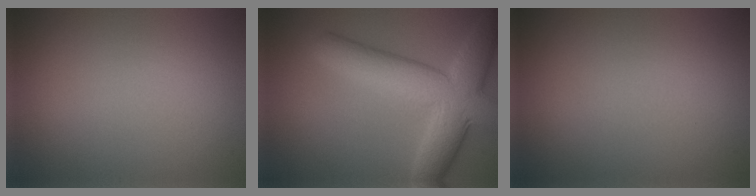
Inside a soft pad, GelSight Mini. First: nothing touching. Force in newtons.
{"total": 8.5, "press": 8.5, "slide": 0.3}
{"total": 0.0}